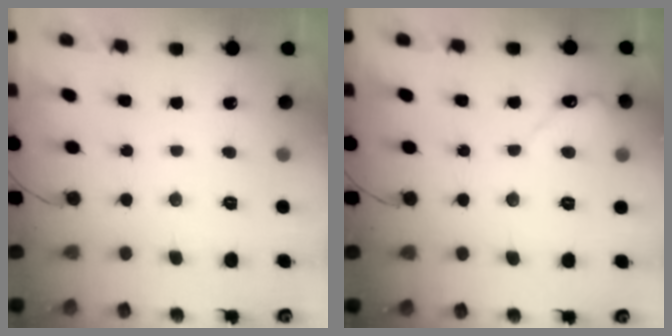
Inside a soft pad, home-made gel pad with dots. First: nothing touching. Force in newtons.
{"total": 3.0, "press": 3.0, "slide": 0.3}